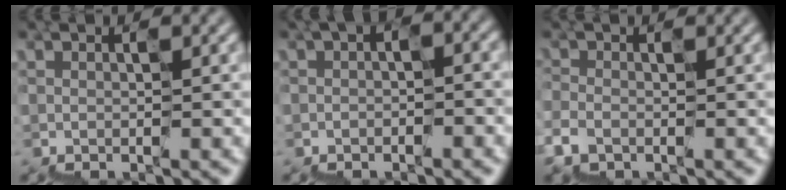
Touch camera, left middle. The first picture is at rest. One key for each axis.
{"total": 1.7, "fx": -0.6, "fy": 0.9, "fz": 1.3, "tx": -0.017, "ty": 0.003, "tz": -0.012}
{"total": 1.3, "fx": -1.2, "fy": 0.2, "fz": -0.2, "tx": 0.022, "ty": 0.001, "tz": -0.025}